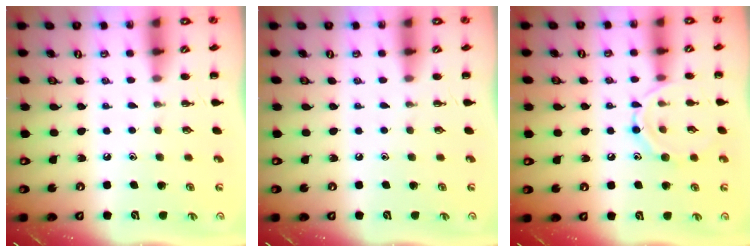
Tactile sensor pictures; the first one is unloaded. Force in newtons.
{"total": 0.0}
{"total": 9.5, "press": 9.5, "slide": 0.6}